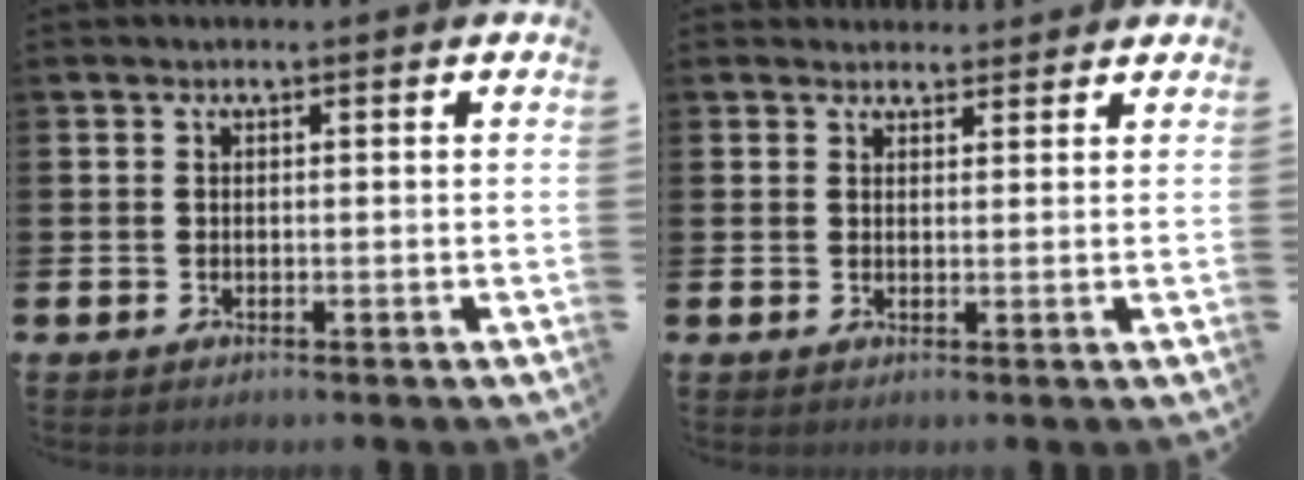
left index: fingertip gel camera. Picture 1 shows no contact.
{"total": 2.4, "force": [2.3, 0.9, -0.2], "torque": [0.009, -0.008, 0.040]}